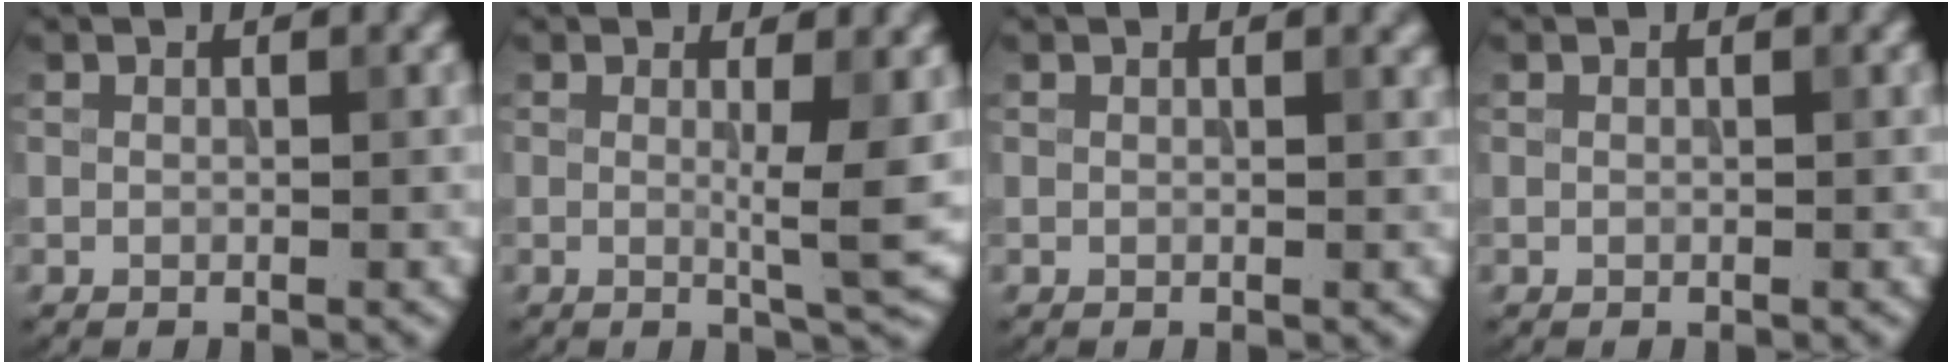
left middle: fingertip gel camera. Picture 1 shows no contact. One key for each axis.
{"total": 3.4, "fx": 0.2, "fy": 0.4, "fz": 3.4, "tx": -0.051, "ty": -0.011, "tz": 0.002}
{"total": 1.1, "fx": 0.7, "fy": 0.4, "fz": 0.8, "tx": -0.003, "ty": 0.004, "tz": 0.009}
{"total": 0.0}